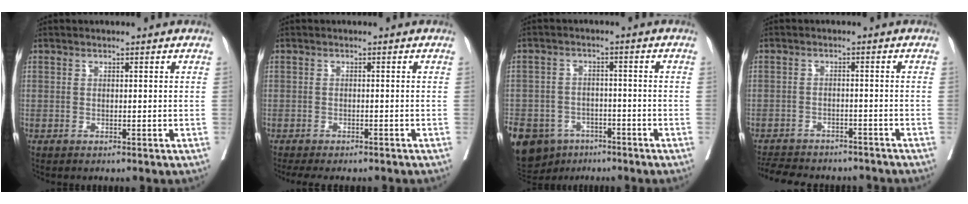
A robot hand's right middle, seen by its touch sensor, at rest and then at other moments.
{"total": 6.8, "force": [-5.8, 2.2, 2.7], "torque": [-0.026, -0.005, -0.080]}
{"total": 17.5, "force": [-10.5, 12.2, 6.8], "torque": [-0.204, -0.007, -0.150]}
{"total": 13.3, "force": [-11.8, 4.4, 4.3], "torque": [-0.092, 0.002, -0.154]}